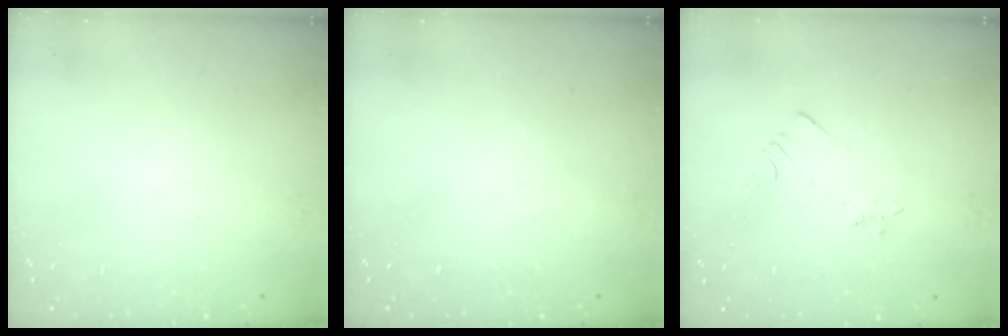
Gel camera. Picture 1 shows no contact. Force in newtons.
{"total": 0.0}
{"total": 2.5, "press": 2.5, "slide": 0.3}